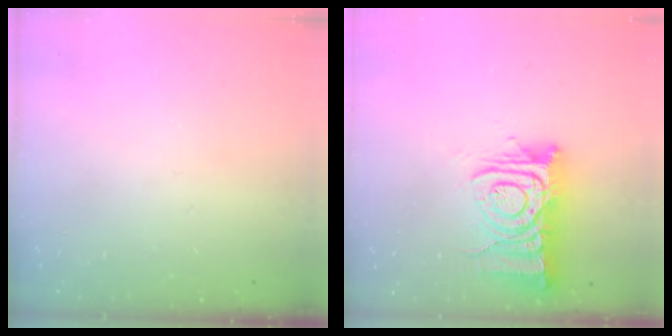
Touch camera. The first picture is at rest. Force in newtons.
{"total": 12.8, "press": 12.8, "slide": 1.4}